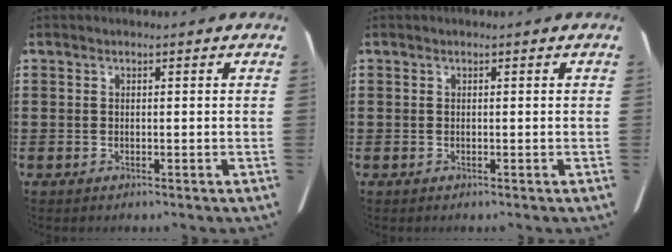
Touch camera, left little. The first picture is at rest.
{"total": 0.0}